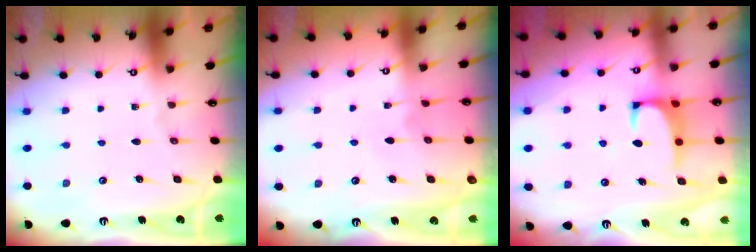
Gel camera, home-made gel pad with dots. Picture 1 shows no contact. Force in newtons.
{"total": 3.2, "press": 3.2, "slide": 0.1}
{"total": 0.9, "press": 0.6, "slide": 0.6}